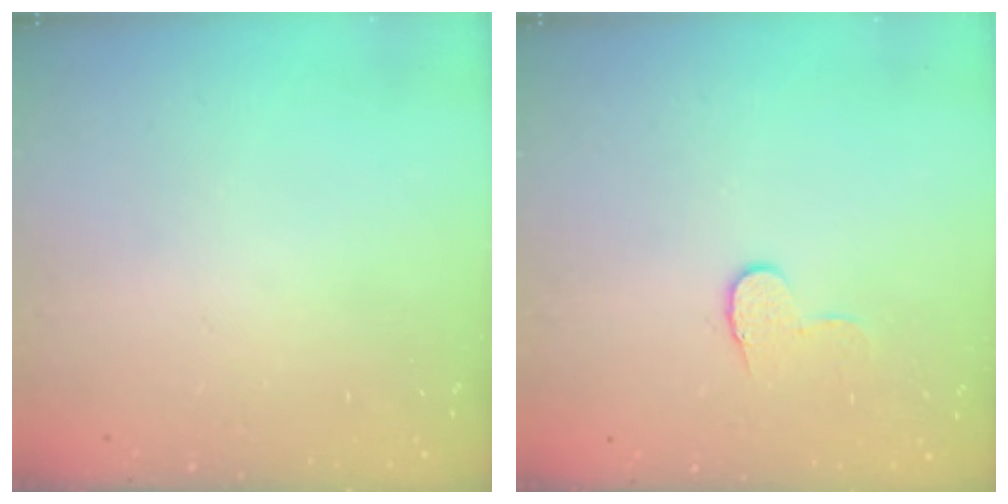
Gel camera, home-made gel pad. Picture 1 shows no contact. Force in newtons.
{"total": 6.3, "press": 6.3, "slide": 0.4}